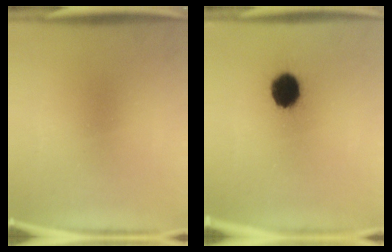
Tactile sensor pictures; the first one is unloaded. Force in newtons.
{"total": 9.5}